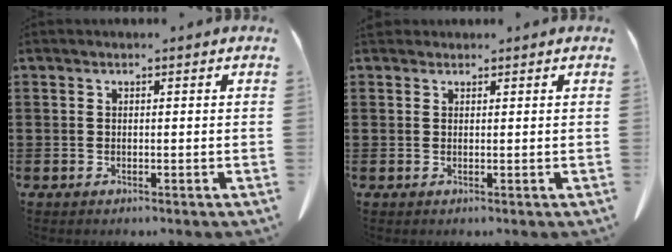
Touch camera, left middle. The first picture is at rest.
{"total": 1.0, "force": [0.8, 0.4, 0.2], "torque": [-0.007, 0.002, 0.017]}